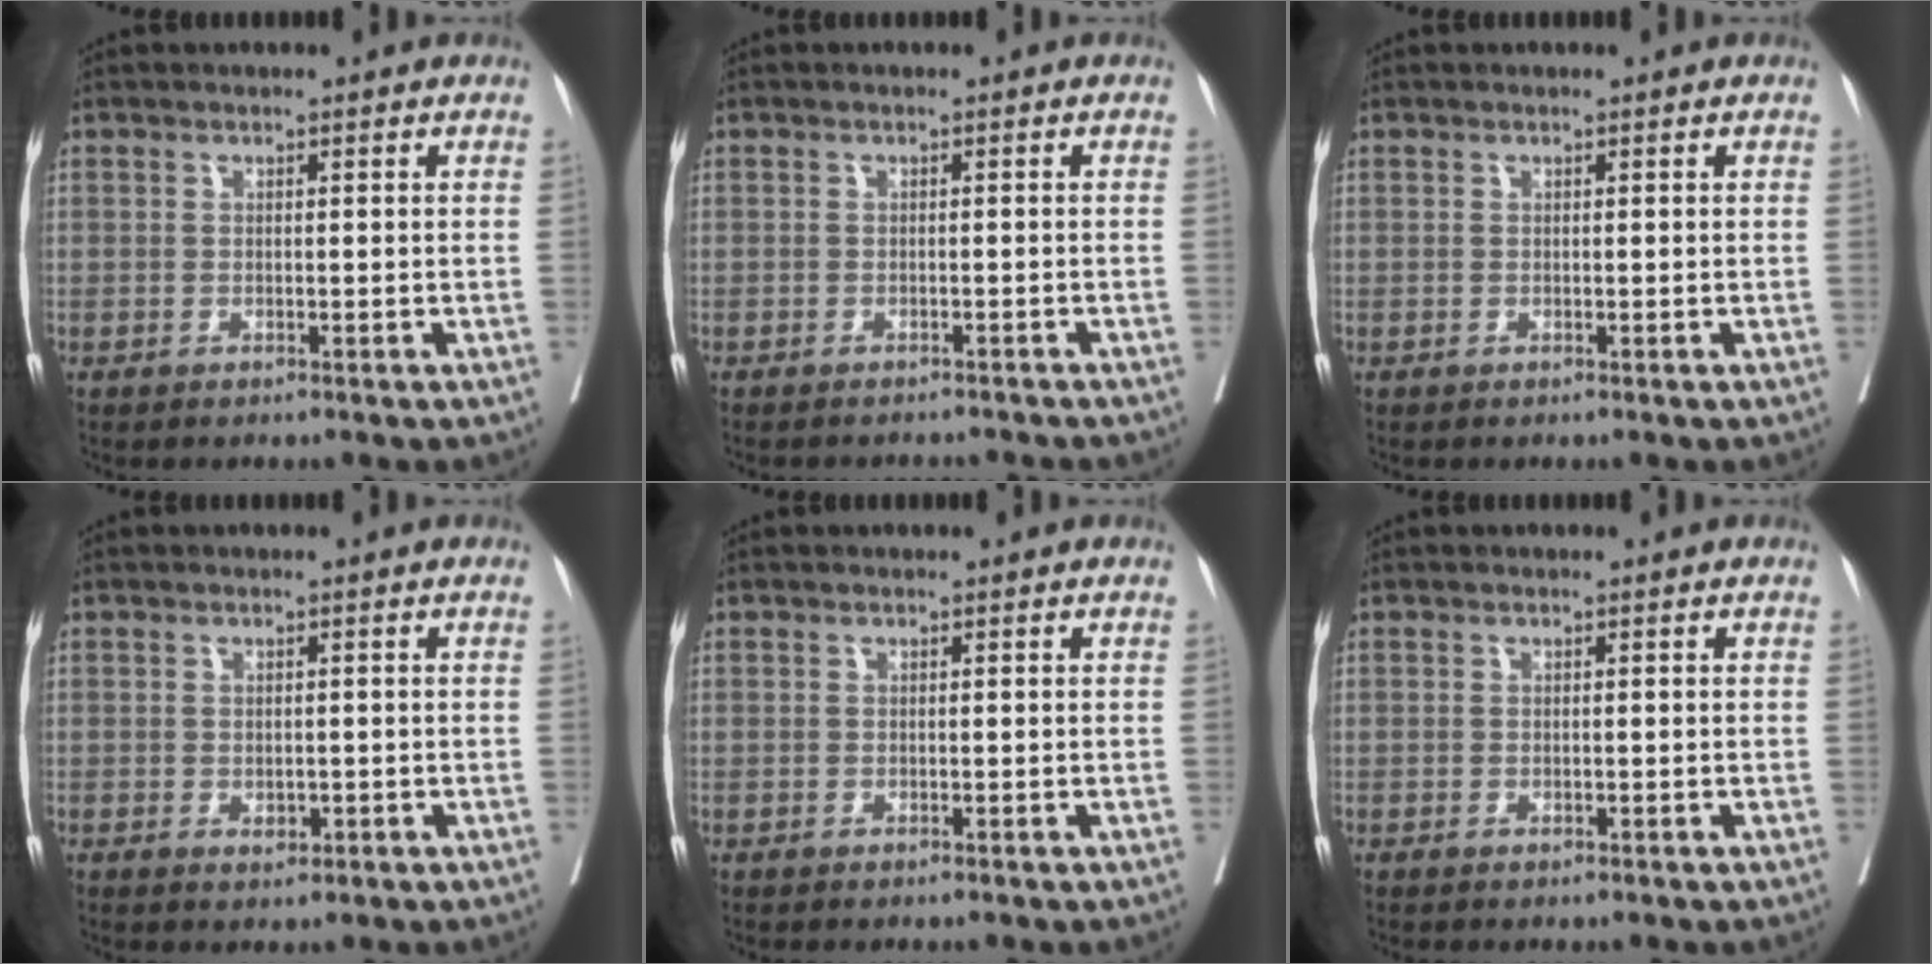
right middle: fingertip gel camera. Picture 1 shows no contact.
{"total": 6.4, "force": [-6.1, 1.0, 1.5], "torque": [-0.014, -0.004, -0.068]}
{"total": 0.0}
{"total": 1.5, "force": [-0.4, 1.0, 1.1], "torque": [-0.015, 0.001, -0.003]}
{"total": 0.0}
{"total": 0.0}